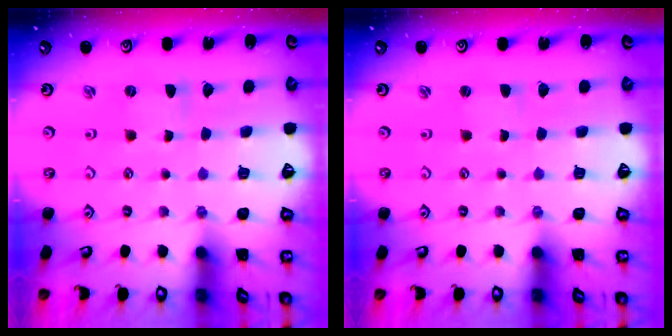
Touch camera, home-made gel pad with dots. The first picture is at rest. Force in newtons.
{"total": 0.5, "press": 0.4, "slide": 0.3}